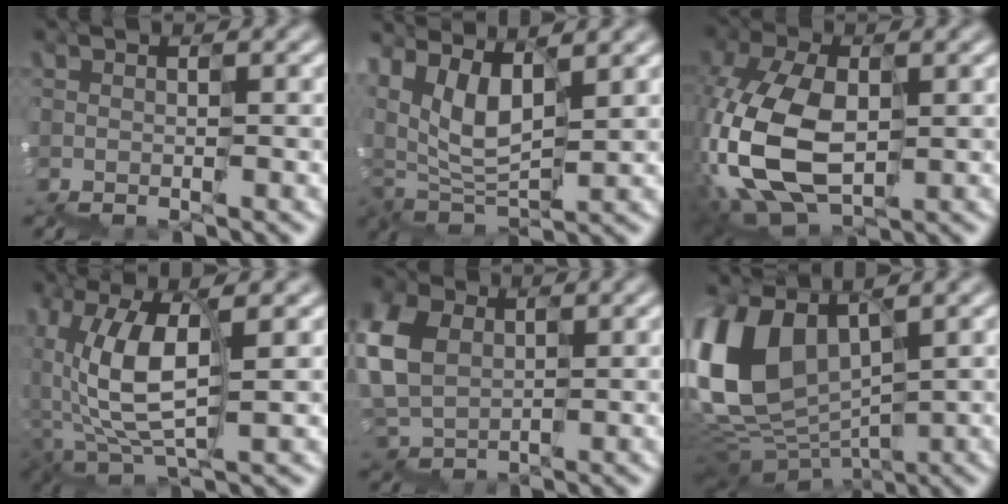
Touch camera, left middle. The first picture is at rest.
{"total": 3.5, "force": [3.1, 1.1, 1.3], "torque": [-0.044, 0.010, 0.060]}
{"total": 7.8, "force": [-1.0, 5.4, 5.5], "torque": [-0.156, 0.005, -0.015]}
{"total": 4.9, "force": [1.3, 2.6, 3.9], "torque": [-0.096, 0.019, 0.022]}
{"total": 5.2, "force": [1.7, 4.7, 1.6], "torque": [-0.071, 0.031, 0.031]}
{"total": 8.3, "force": [3.3, 5.8, 5.0], "torque": [-0.161, 0.017, 0.061]}